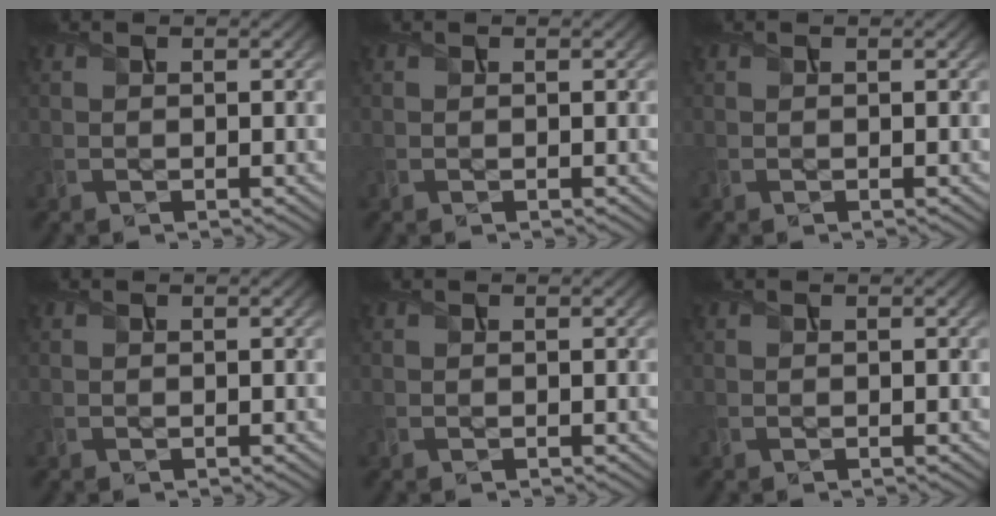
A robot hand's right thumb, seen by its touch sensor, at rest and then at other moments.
{"total": 0.0}
{"total": 0.0}
{"total": 0.0}
{"total": 0.0}
{"total": 0.0}